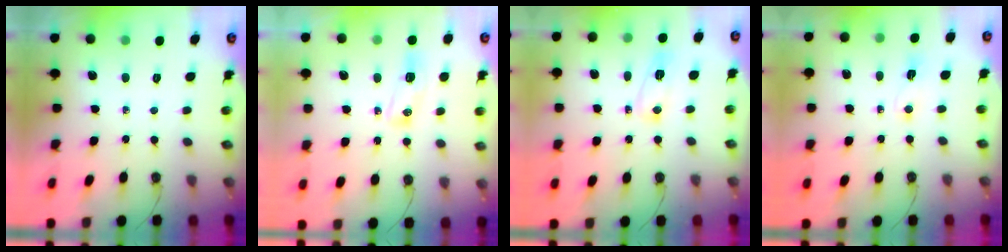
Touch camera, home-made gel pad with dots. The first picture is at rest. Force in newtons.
{"total": 6.9, "press": 6.8, "slide": 1.0}
{"total": 5.6, "press": 5.5, "slide": 0.6}
{"total": 3.3, "press": 3.2, "slide": 0.7}